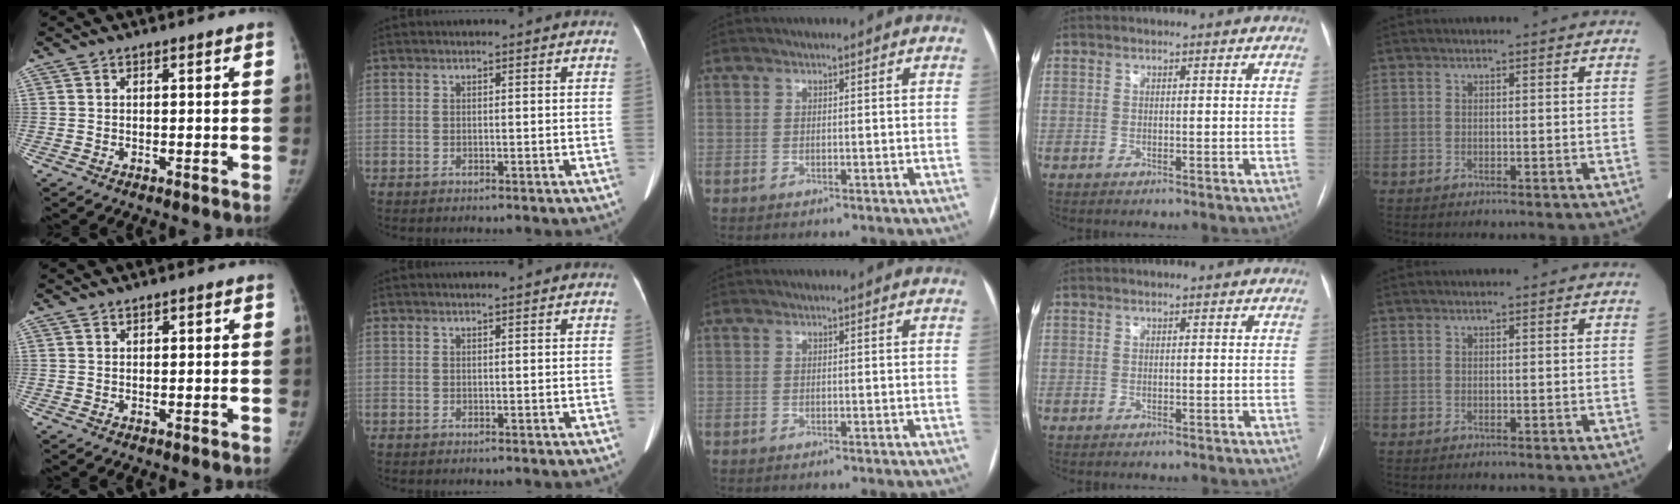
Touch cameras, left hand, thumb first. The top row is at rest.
{"thumb": {"total": 1.0, "force": [0.6, 0.5, 0.6], "torque": [-0.002, -0.002, 0.008]}, "index": {"total": 2.3, "force": [2.0, 0.0, 1.0], "torque": [-0.012, 0.015, 0.026]}}